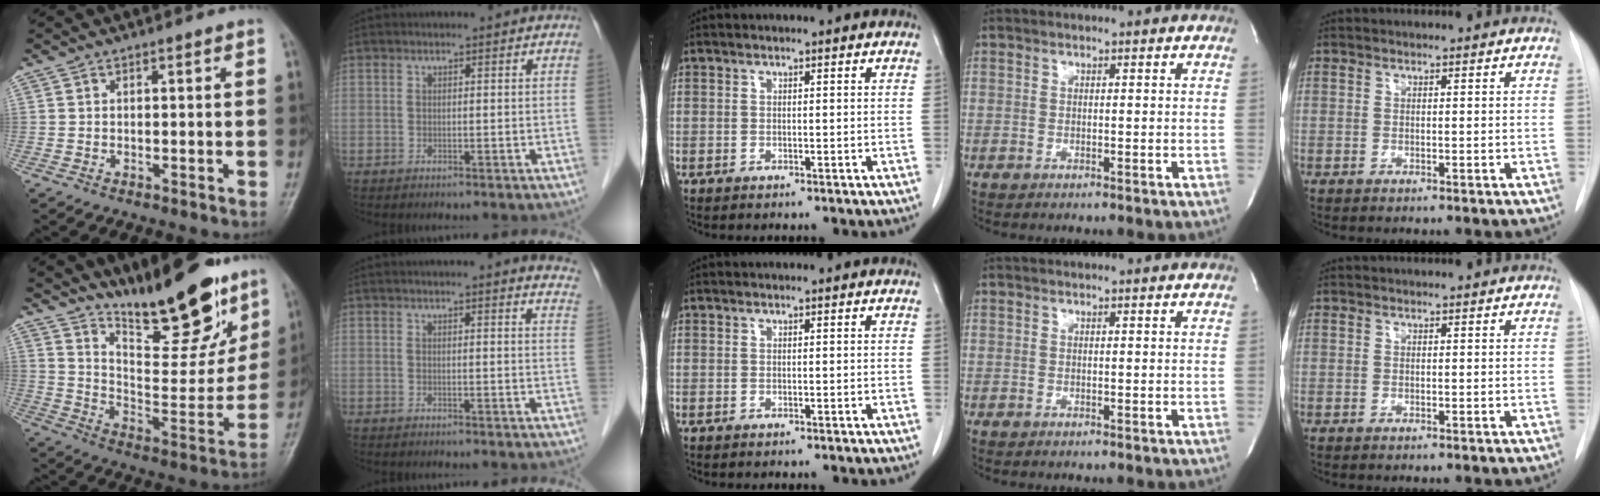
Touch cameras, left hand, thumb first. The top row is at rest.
{"thumb": {"total": 21.6, "force": [16.2, 6.2, 12.9], "torque": [-0.143, -0.101, 0.262]}, "index": {"total": 9.8, "force": [9.1, 0.5, 3.5], "torque": [-0.027, -0.027, 0.074]}}